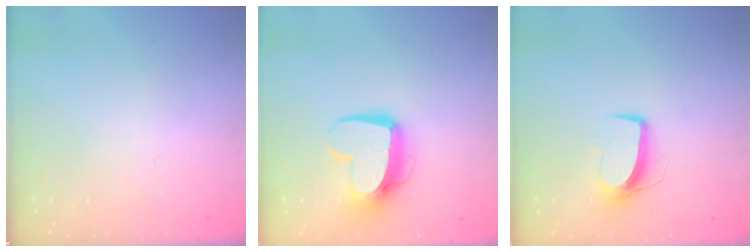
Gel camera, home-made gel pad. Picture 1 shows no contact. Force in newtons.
{"total": 13.0, "press": 12.9, "slide": 1.4}
{"total": 9.9, "press": 9.9, "slide": 0.4}